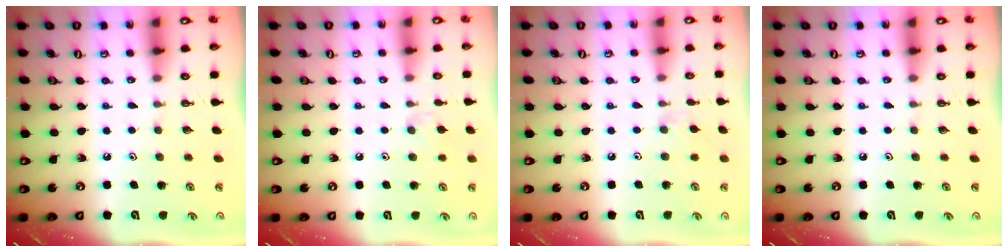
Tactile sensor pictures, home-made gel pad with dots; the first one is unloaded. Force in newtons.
{"total": 4.2, "press": 4.1, "slide": 0.6}
{"total": 4.9, "press": 4.9, "slide": 0.7}
{"total": 0.0}